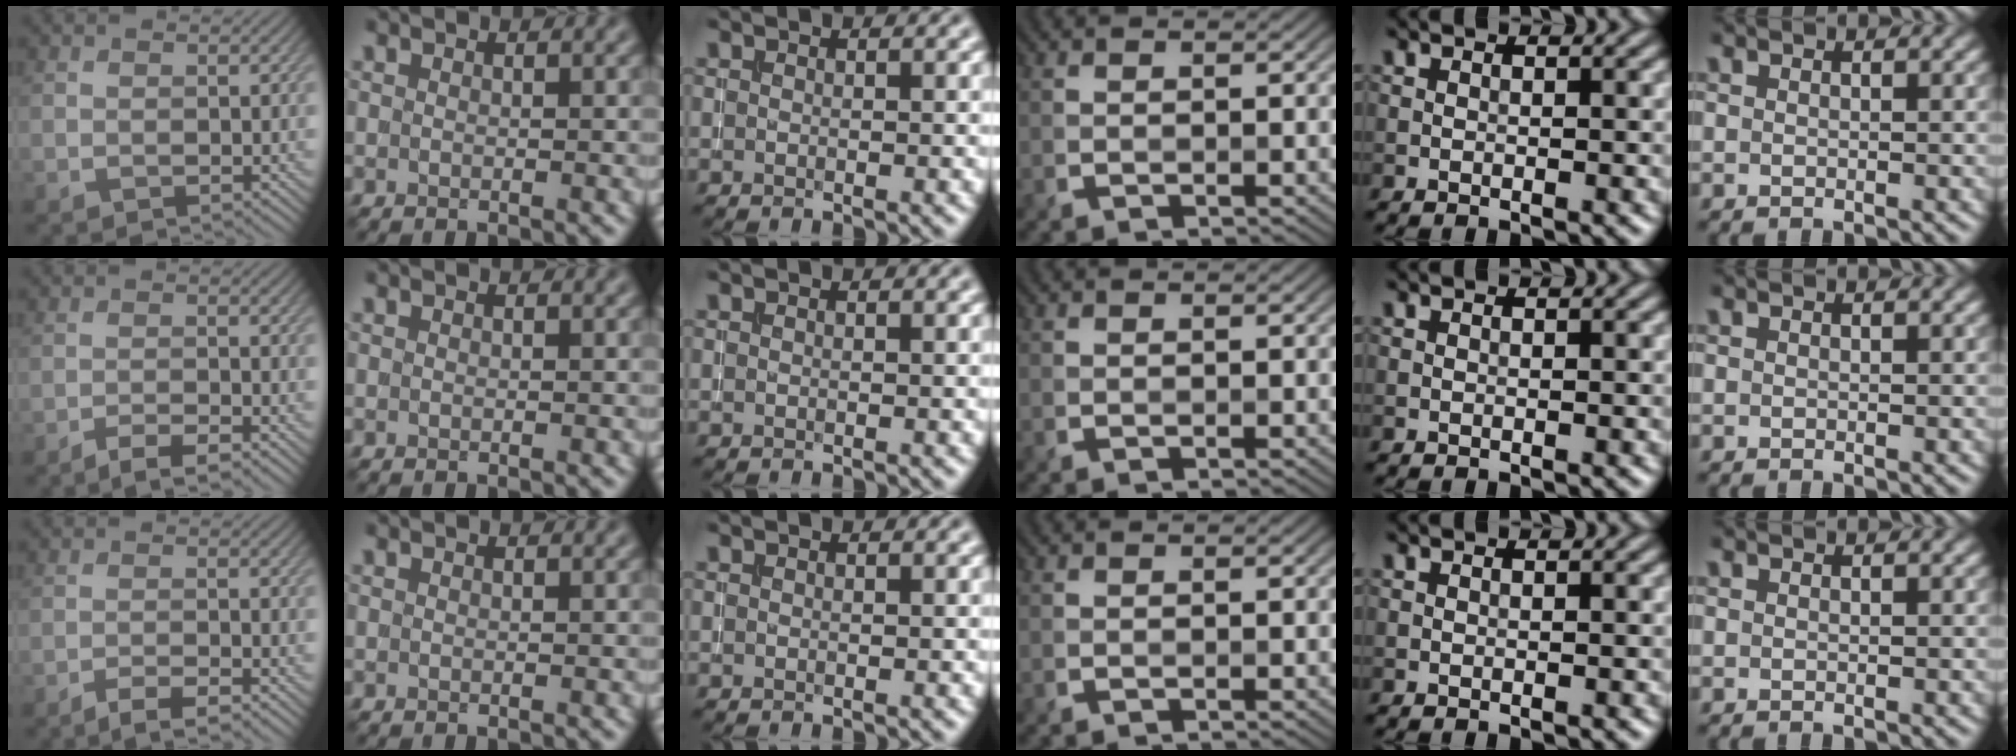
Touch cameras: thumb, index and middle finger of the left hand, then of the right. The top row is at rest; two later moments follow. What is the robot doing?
{"motion": "pour", "object": "almond"}